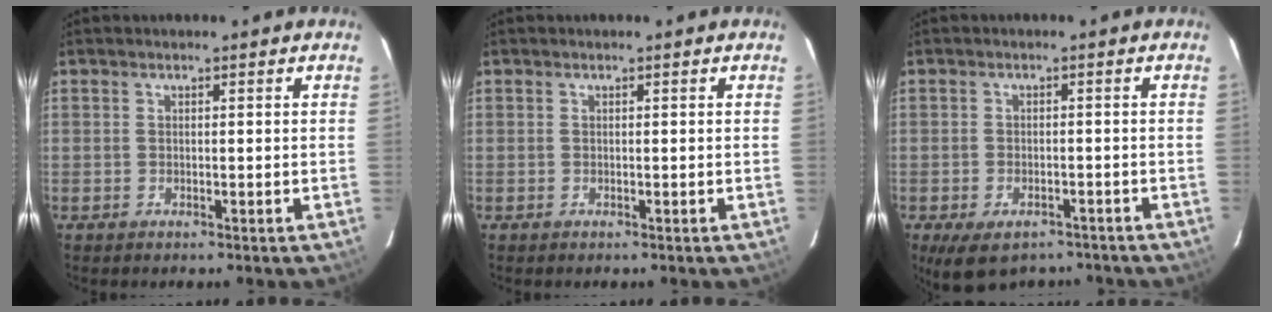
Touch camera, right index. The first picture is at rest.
{"total": 0.0}
{"total": 9.1, "force": [-6.5, 4.7, 4.4], "torque": [-0.088, -0.018, -0.086]}